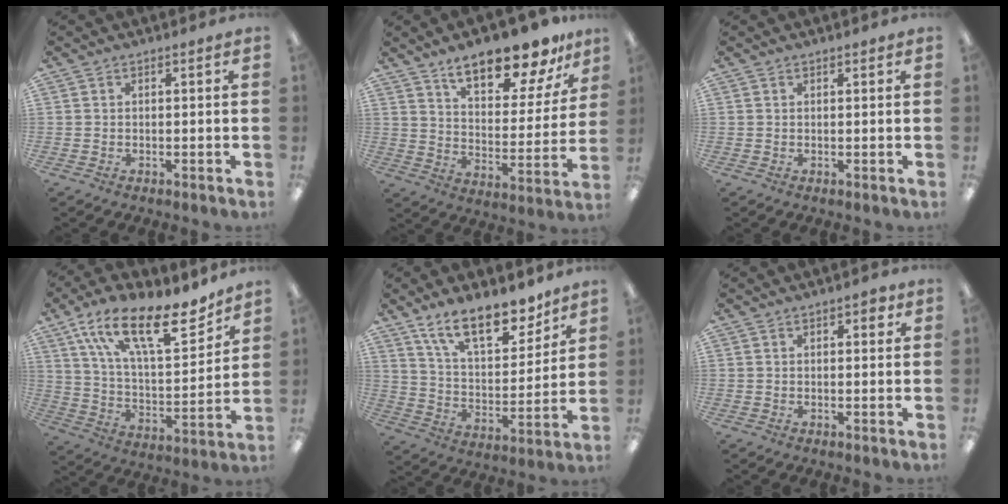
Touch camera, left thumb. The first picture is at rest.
{"total": 17.1, "force": [13.8, 5.3, 8.5], "torque": [-0.131, -0.086, 0.234]}
{"total": 0.6, "force": [0.5, 0.3, 0.1], "torque": [0.007, -0.002, 0.008]}
{"total": 22.2, "force": [14.7, 8.3, 14.5], "torque": [-0.246, -0.078, 0.252]}
{"total": 17.3, "force": [12.7, 6.8, 9.6], "torque": [-0.161, -0.068, 0.221]}
{"total": 2.3, "force": [1.1, 1.2, 1.5], "torque": [-0.016, -0.002, 0.016]}